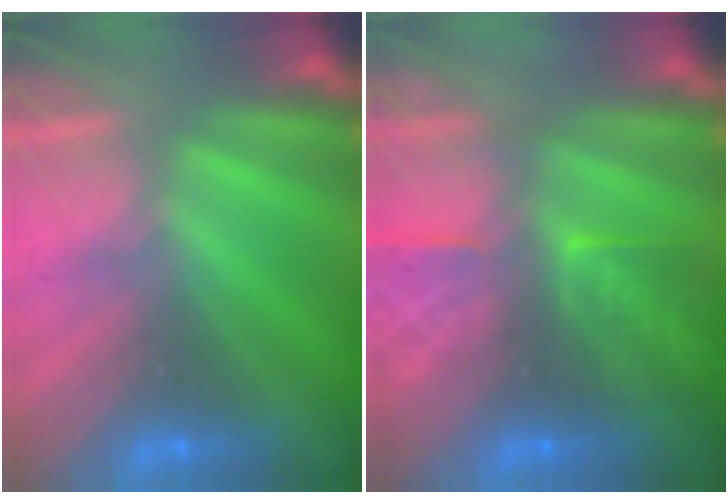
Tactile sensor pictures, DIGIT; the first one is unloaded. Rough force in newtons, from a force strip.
{"total": 8.5}